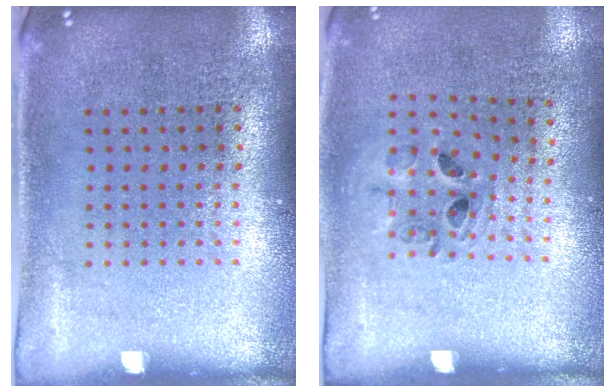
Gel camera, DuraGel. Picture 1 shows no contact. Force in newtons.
{"total": 0.9, "press": 0.9, "slide": 0.3}